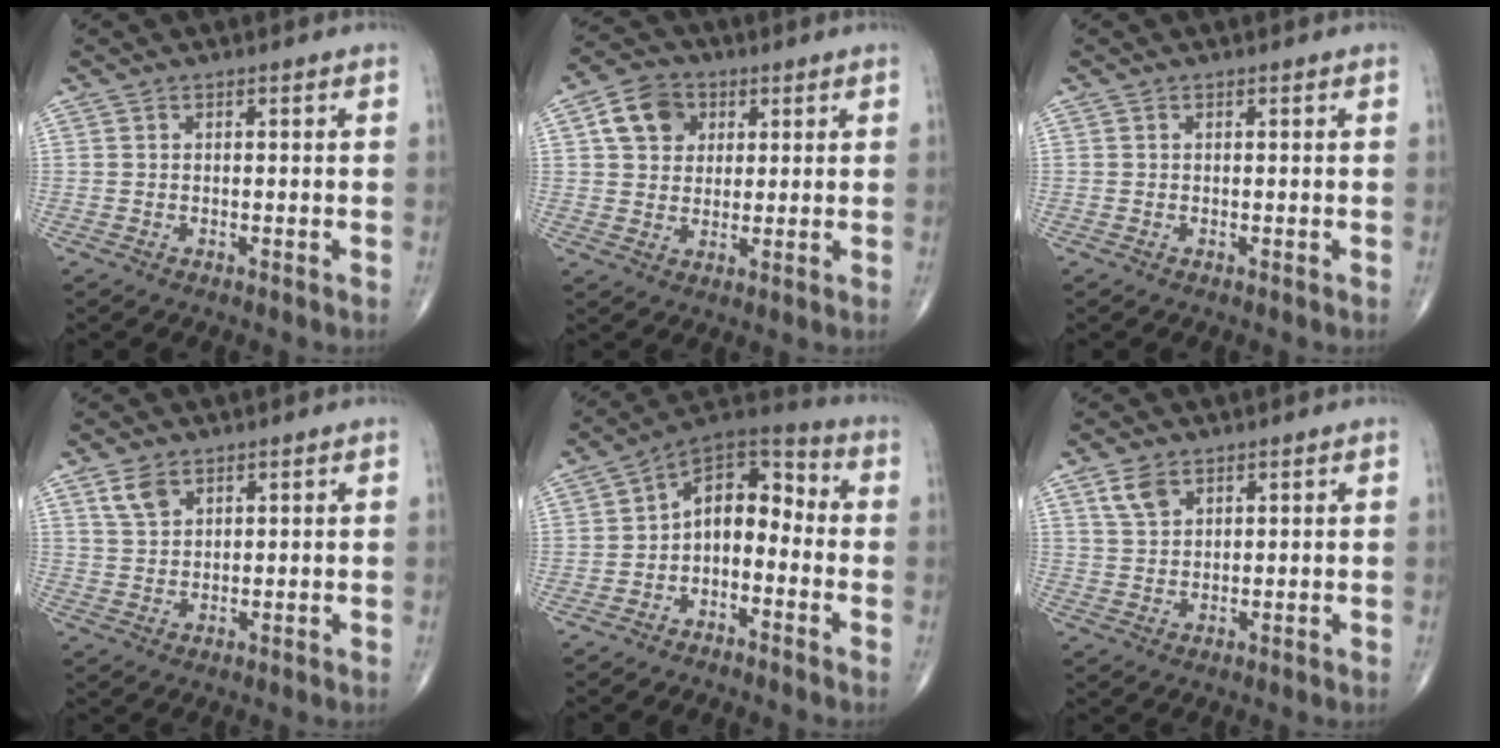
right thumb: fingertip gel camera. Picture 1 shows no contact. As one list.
[{"total": 8.3, "force": [2.8, 6.6, 4.1], "torque": [-0.050, 0.000, 0.043]}, {"total": 0.0}, {"total": 4.2, "force": [2.5, 2.5, 2.3], "torque": [-0.037, -0.008, 0.055]}, {"total": 10.6, "force": [-2.1, 6.7, 7.9], "torque": [-0.095, 0.059, -0.053]}, {"total": 4.3, "force": [2.5, 2.5, 2.3], "torque": [-0.038, -0.008, 0.054]}]